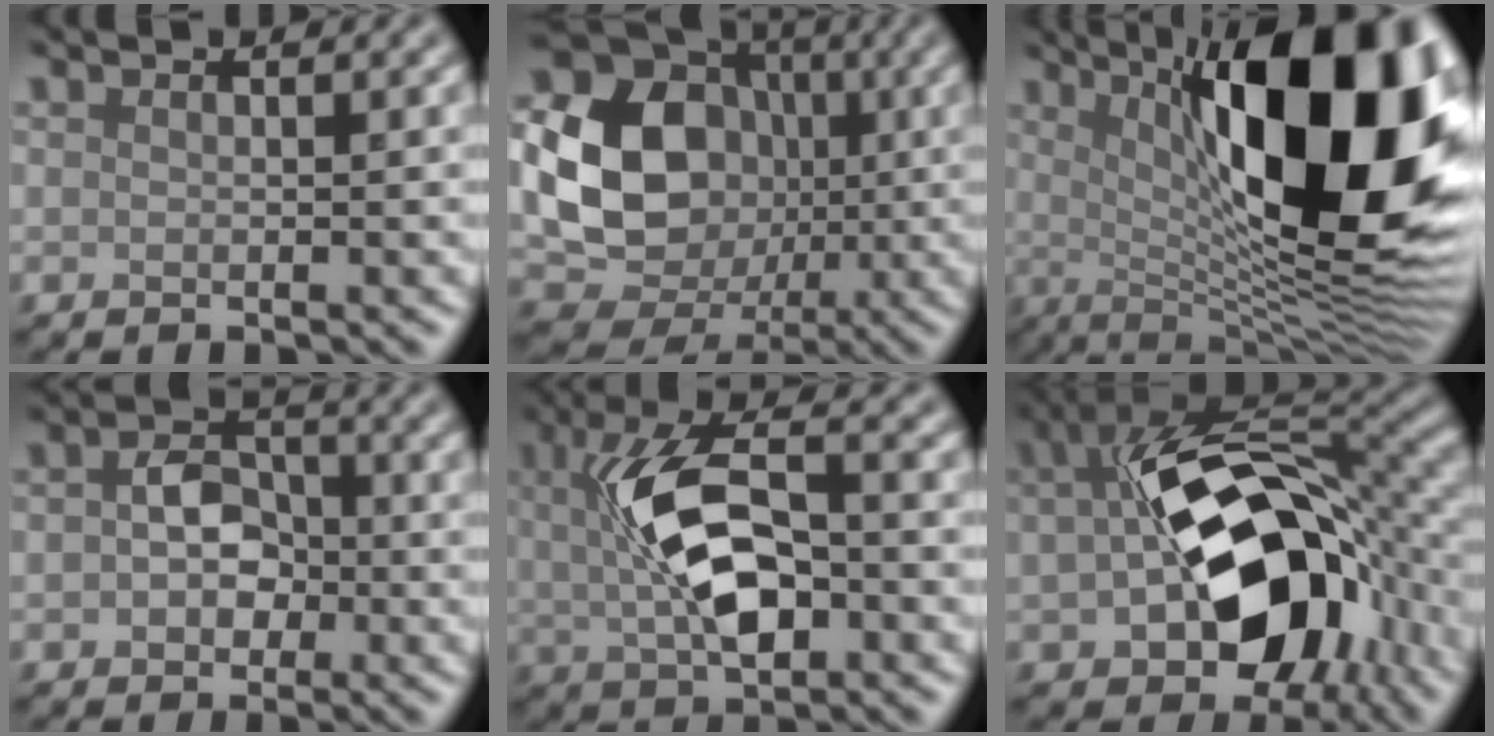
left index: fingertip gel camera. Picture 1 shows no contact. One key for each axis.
{"total": 11.6, "fx": -0.3, "fy": 9.5, "fz": 6.6, "tx": -0.119, "ty": -0.011, "tz": -0.017}
{"total": 17.3, "fx": 3.3, "fy": 5.9, "fz": 15.9, "tx": -0.199, "ty": 0.013, "tz": 0.042}
{"total": 3.3, "fx": -0.3, "fy": 2.5, "fz": 2.3, "tx": -0.041, "ty": 0.000, "tz": -0.011}
{"total": 7.6, "fx": 0.5, "fy": 3.5, "fz": 6.7, "tx": -0.133, "ty": 0.008, "tz": 0.006}
{"total": 14.5, "fx": -1.9, "fy": 8.8, "fz": 11.4, "tx": -0.180, "ty": -0.015, "tz": -0.030}